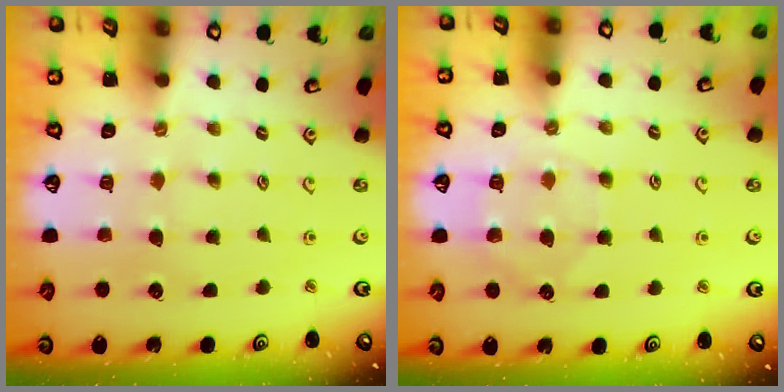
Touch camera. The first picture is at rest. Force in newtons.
{"total": 7.2, "press": 7.2, "slide": 1.0}